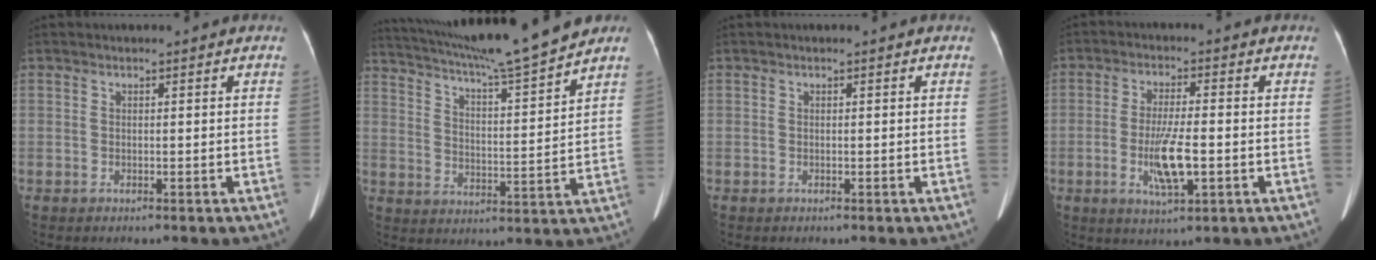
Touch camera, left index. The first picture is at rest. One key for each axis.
{"total": 17.7, "fx": 15.7, "fy": -0.5, "fz": 8.2, "tx": -0.144, "ty": -0.006, "tz": 0.243}
{"total": 0.0}
{"total": 7.4, "fx": -1.8, "fy": 1.3, "fz": 7.0, "tx": -0.136, "ty": -0.007, "tz": -0.031}